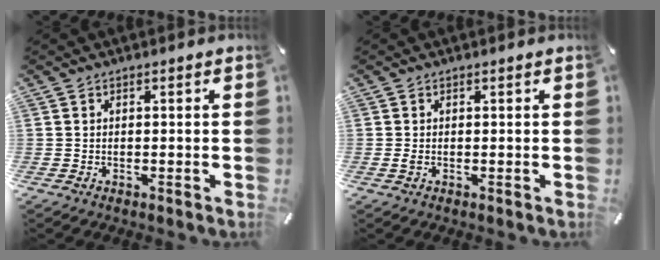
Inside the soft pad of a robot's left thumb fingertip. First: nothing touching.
{"total": 0.9, "force": [-0.1, 0.5, 0.7], "torque": [-0.014, 0.001, -0.002]}